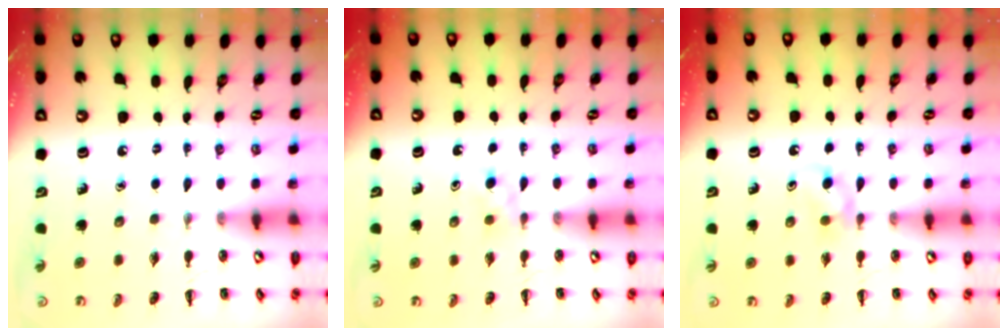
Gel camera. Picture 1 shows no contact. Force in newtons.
{"total": 2.7, "press": 2.5, "slide": 1.1}
{"total": 4.6, "press": 4.2, "slide": 1.9}